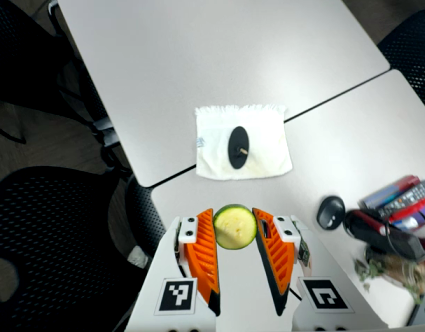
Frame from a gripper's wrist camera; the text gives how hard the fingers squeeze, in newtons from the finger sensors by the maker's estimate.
{"total": 8.3, "left": 7.9, "right": 8.6}